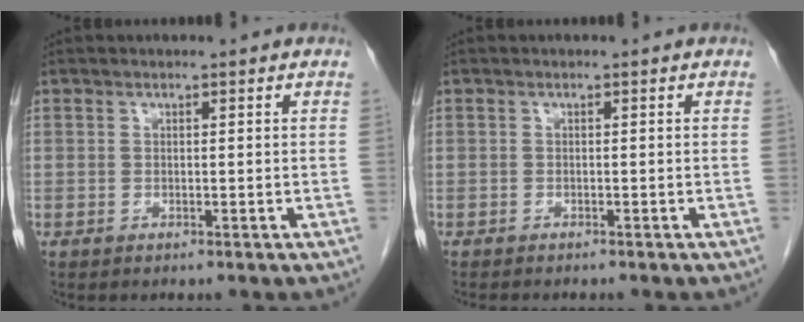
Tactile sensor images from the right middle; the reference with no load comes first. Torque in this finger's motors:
{"motor_torque": [0.04, -0.03, -0.02, 0.00]}